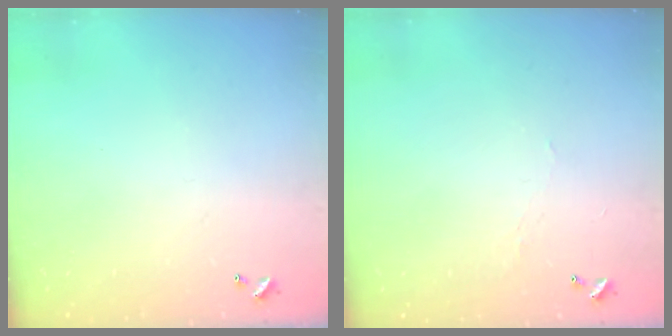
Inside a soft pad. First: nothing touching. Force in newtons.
{"total": 0.8, "press": 0.7, "slide": 0.4}